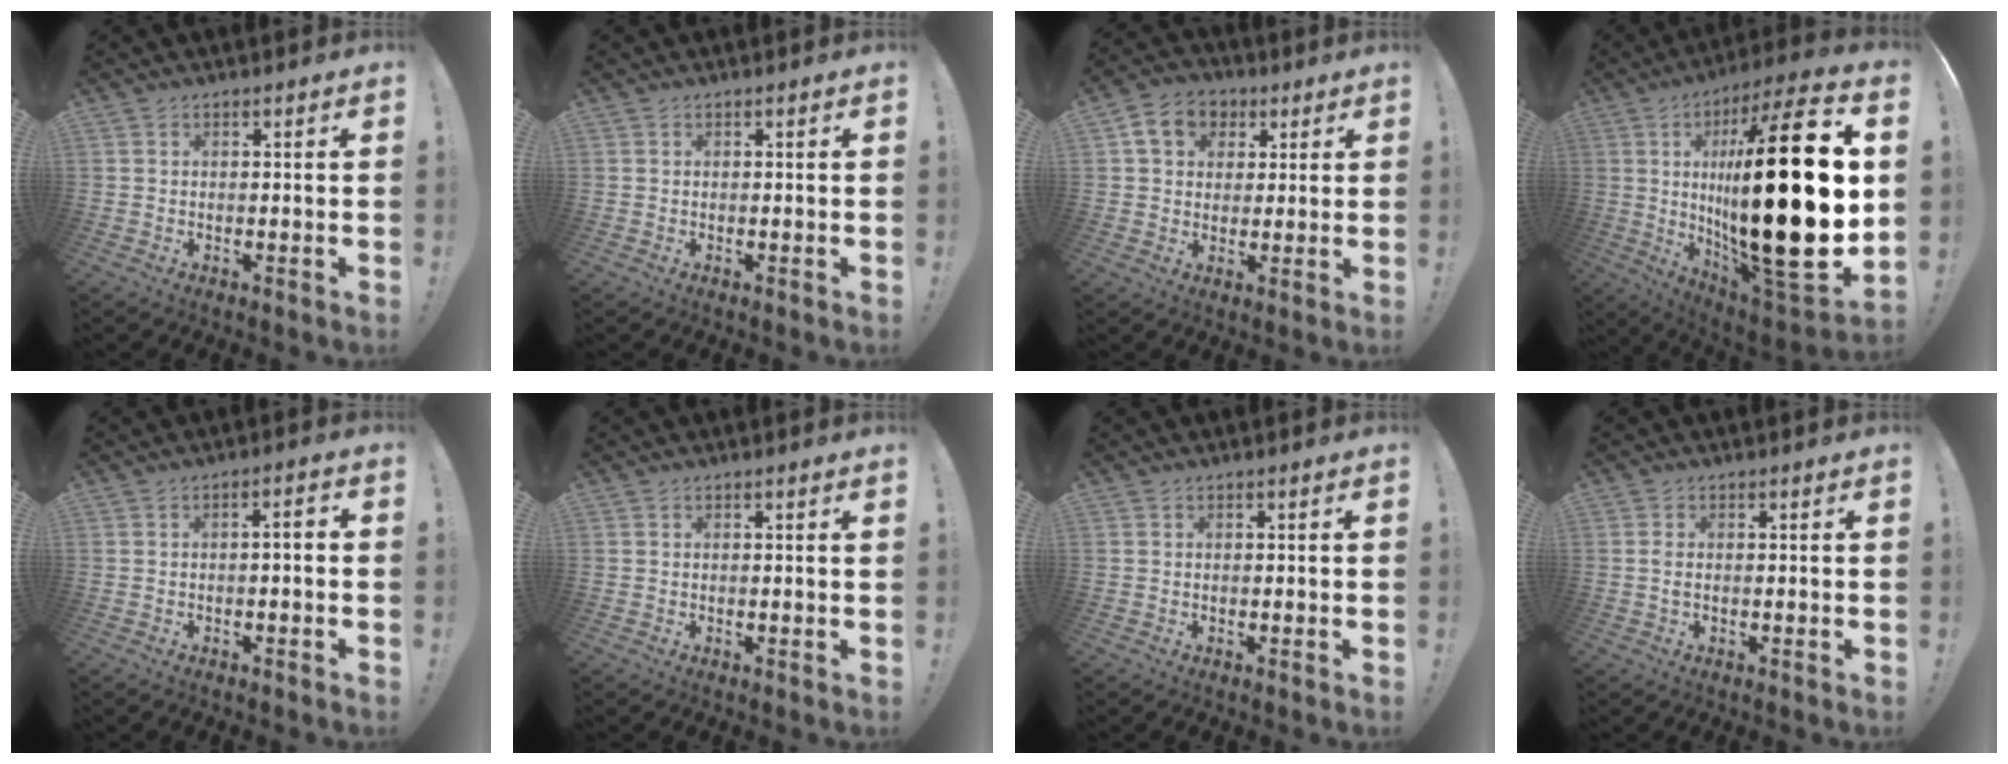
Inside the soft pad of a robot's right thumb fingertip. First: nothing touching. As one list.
[{"total": 0.0}, {"total": 9.7, "force": [3.7, 7.9, 4.3], "torque": [-0.067, -0.002, 0.073]}, {"total": 41.0, "force": [2.7, 11.1, 39.4], "torque": [-0.661, -0.029, 0.054]}, {"total": 2.5, "force": [-1.3, 0.4, 2.1], "torque": [-0.042, 0.012, -0.023]}, {"total": 0.7, "force": [0.4, -0.2, 0.6], "torque": [-0.011, 0.000, 0.006]}, {"total": 0.0}, {"total": 1.6, "force": [-0.1, 0.5, 1.5], "torque": [-0.035, 0.005, 0.000]}]